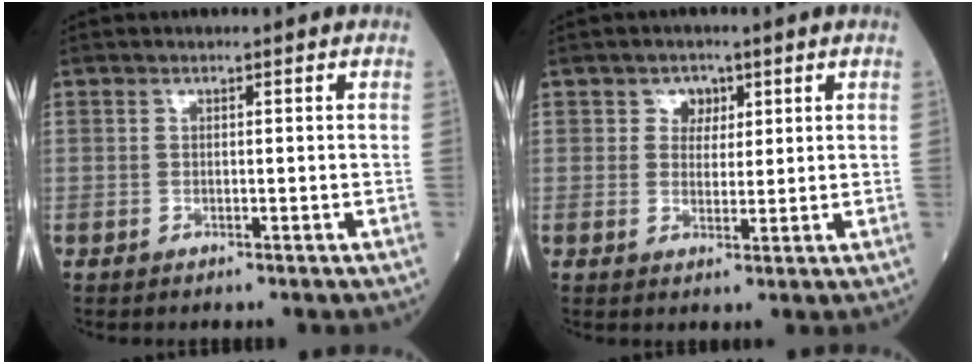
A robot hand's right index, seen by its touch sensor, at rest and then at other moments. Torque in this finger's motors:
{"motor_torque": [0.26, 0.15, 0.01, 0.02]}